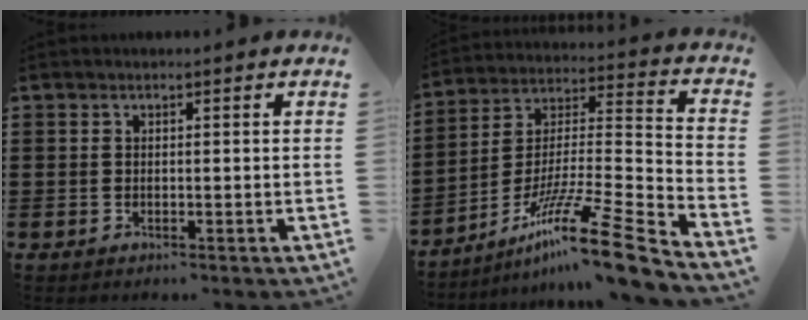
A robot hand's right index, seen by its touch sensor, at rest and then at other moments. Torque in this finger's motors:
{"motor_torque": [1.47, -0.67, 0.28, 0.11]}